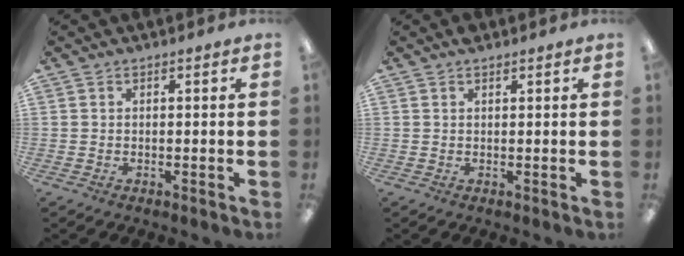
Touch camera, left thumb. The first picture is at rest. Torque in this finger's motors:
{"motor_torque": [0.09, -0.13, 0.51, -0.31, -0.04]}